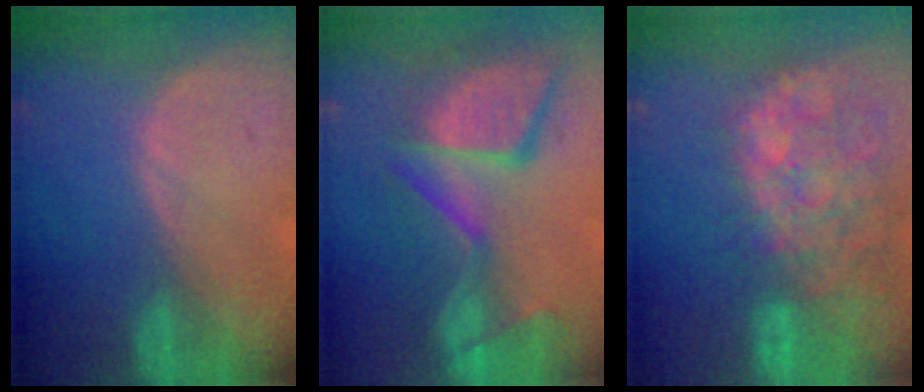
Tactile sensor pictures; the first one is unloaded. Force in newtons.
{"total": 13.6, "press": 11.2, "slide": 7.8}
{"total": 14.1, "press": 11.6, "slide": 8.1}